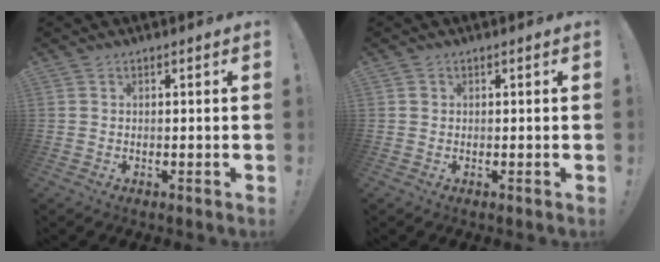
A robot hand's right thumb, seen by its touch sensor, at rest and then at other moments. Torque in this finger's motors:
{"motor_torque": [0.02, 0.21, -0.18, 0.07, -0.03]}